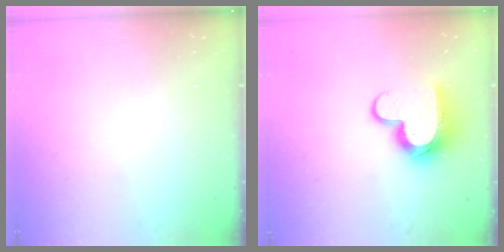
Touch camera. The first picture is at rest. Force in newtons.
{"total": 12.4, "press": 12.3, "slide": 1.0}